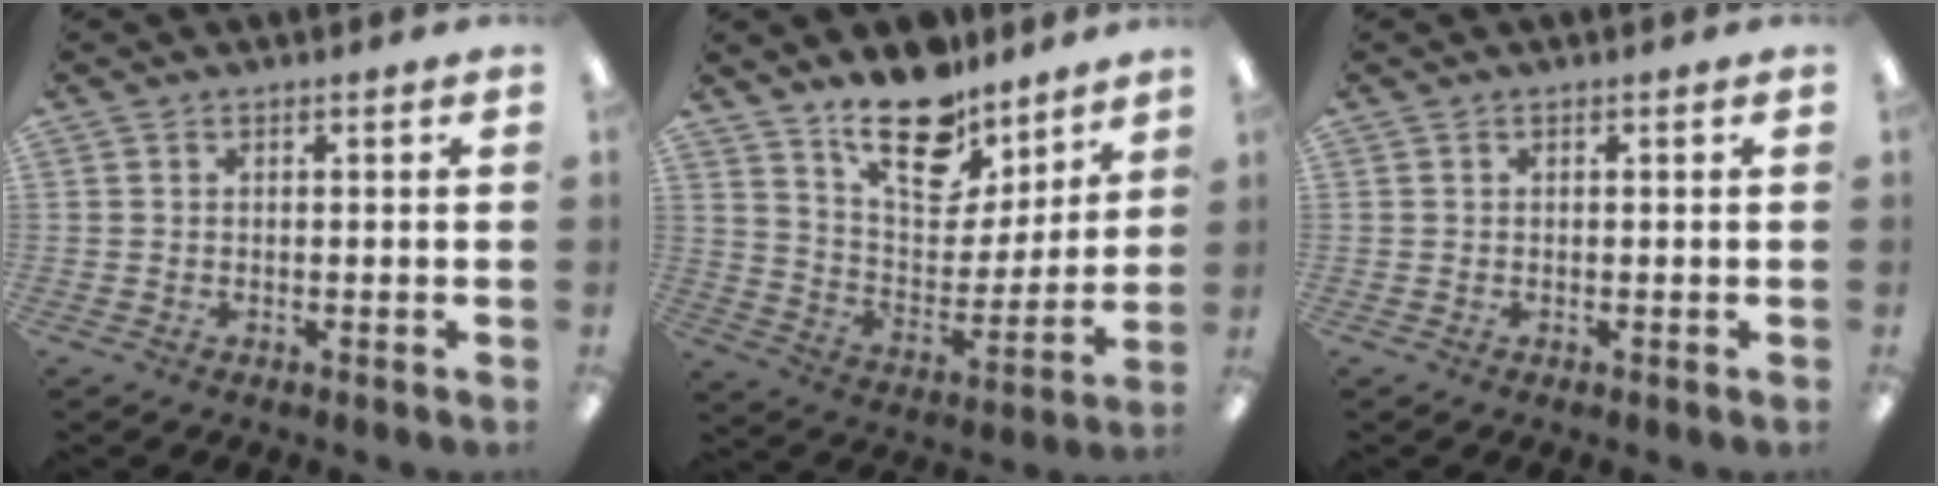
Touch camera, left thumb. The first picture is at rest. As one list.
[{"total": 18.1, "force": [13.6, 8.8, 8.0], "torque": [-0.124, -0.092, 0.243]}, {"total": 0.0}]